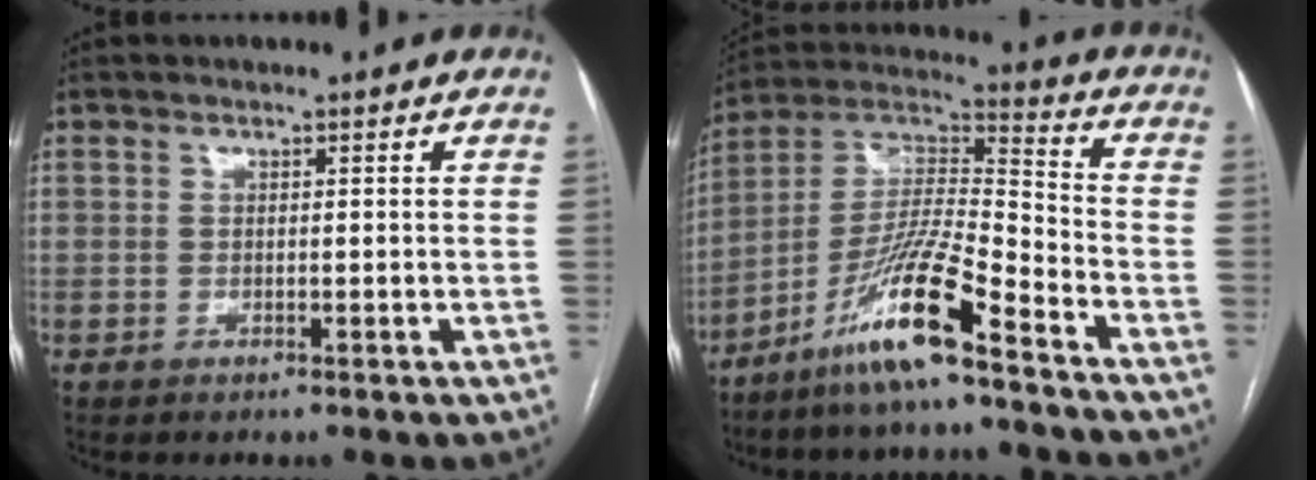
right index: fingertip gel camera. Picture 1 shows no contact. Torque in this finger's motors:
{"motor_torque": [1.51, -0.63, 0.64, 0.21]}